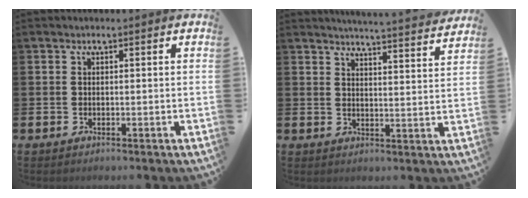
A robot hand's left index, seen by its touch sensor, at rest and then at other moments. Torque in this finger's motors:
{"motor_torque": [1.02, -1.12, 0.55, 0.09]}